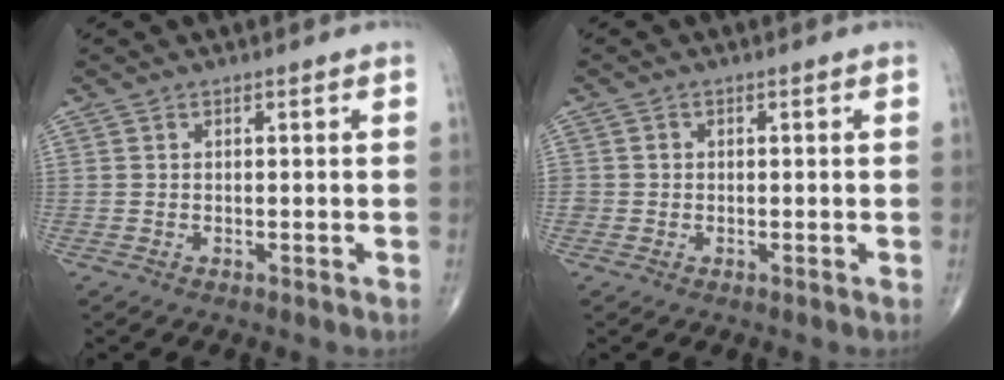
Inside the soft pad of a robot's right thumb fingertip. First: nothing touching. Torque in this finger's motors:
{"motor_torque": [0.21, 0.11, 0.17, 0.03, -0.01]}